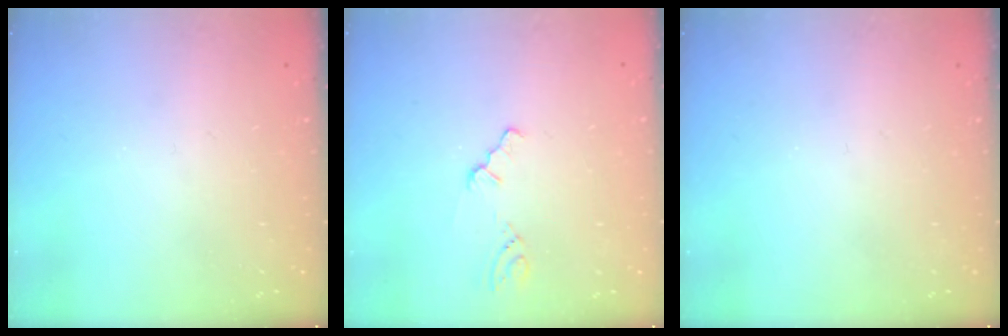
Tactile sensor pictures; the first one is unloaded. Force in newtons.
{"total": 0.7, "press": 0.6, "slide": 0.2}
{"total": 0.0}